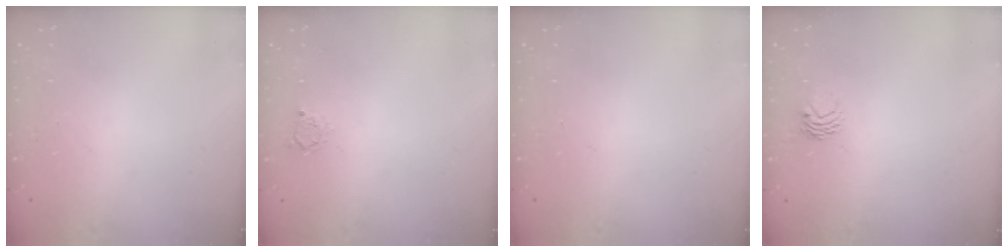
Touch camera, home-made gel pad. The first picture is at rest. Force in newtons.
{"total": 2.4, "press": 2.3, "slide": 0.3}
{"total": 0.0}
{"total": 3.2, "press": 3.2, "slide": 0.3}